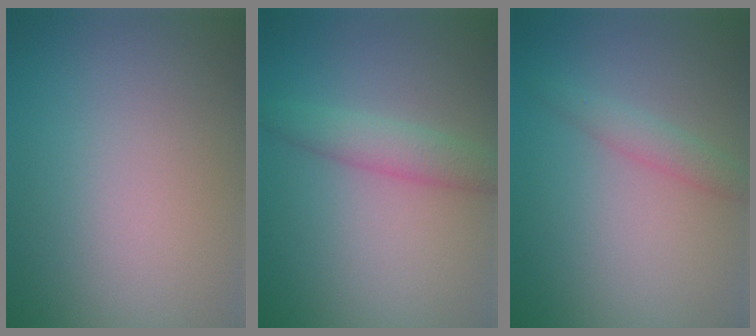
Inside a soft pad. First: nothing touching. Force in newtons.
{"total": 2.7, "press": 2.7, "slide": 0.1}
{"total": 1.6, "press": 1.6, "slide": 0.0}